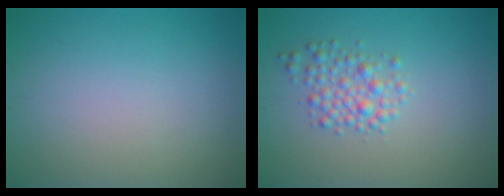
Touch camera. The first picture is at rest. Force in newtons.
{"total": 2.6, "press": 2.6, "slide": 0.1}